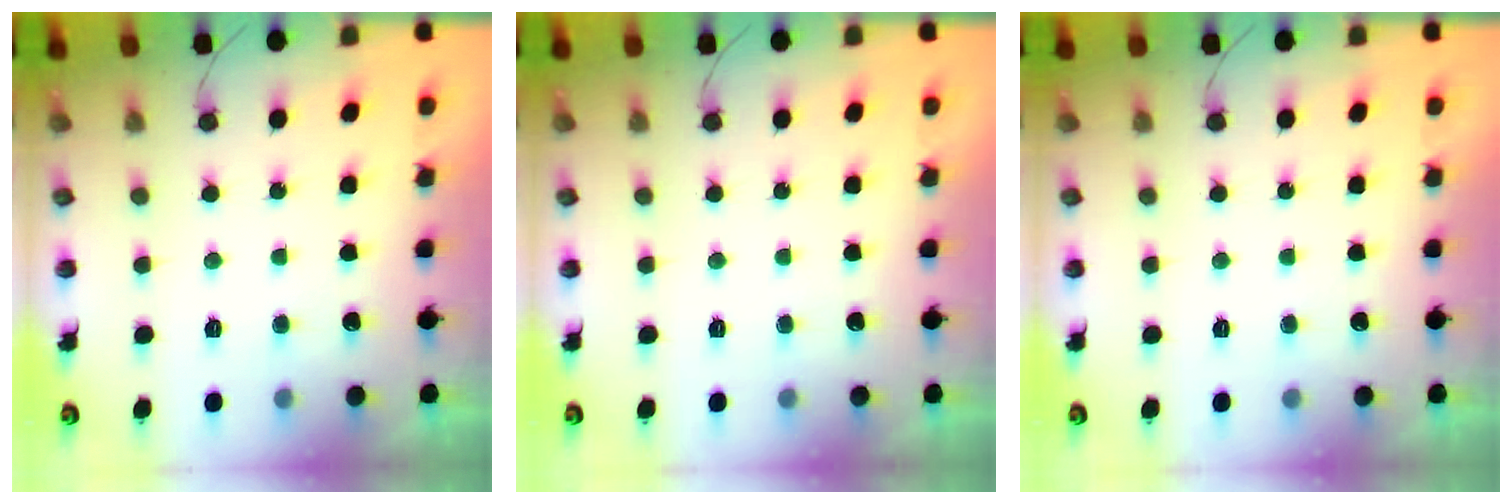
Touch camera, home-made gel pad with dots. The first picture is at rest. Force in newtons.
{"total": 0.0}
{"total": 0.0}